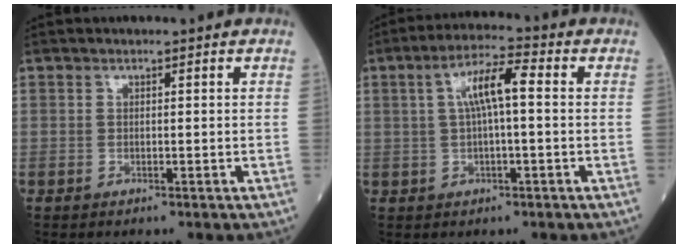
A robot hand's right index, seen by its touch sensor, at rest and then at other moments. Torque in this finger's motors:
{"motor_torque": [0.54, -0.06, 0.31, 0.11]}